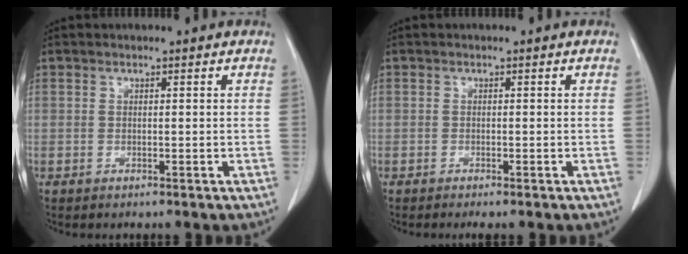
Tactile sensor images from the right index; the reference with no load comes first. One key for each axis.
{"total": 1.5, "fx": -1.2, "fy": 0.0, "fz": 0.9, "tx": -0.014, "ty": -0.004, "tz": -0.016}